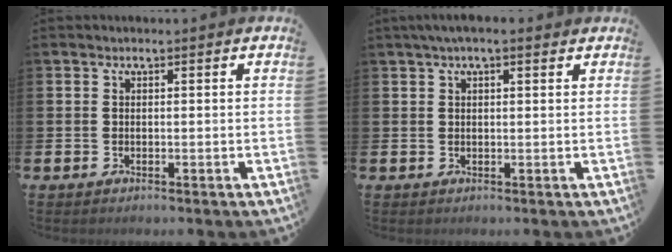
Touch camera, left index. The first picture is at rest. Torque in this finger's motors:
{"motor_torque": [0.94, -1.11, 0.23, 0.16]}